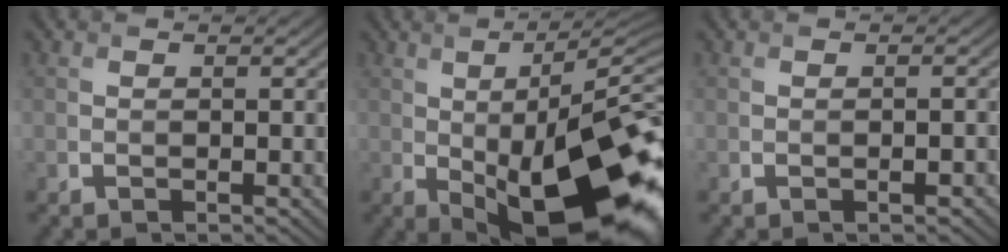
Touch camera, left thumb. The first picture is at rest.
{"total": 17.3, "force": [-2.8, 6.4, 15.9], "torque": [-0.214, -0.008, -0.040]}
{"total": 1.1, "force": [-0.5, 0.3, 0.9], "torque": [-0.014, 0.002, -0.006]}